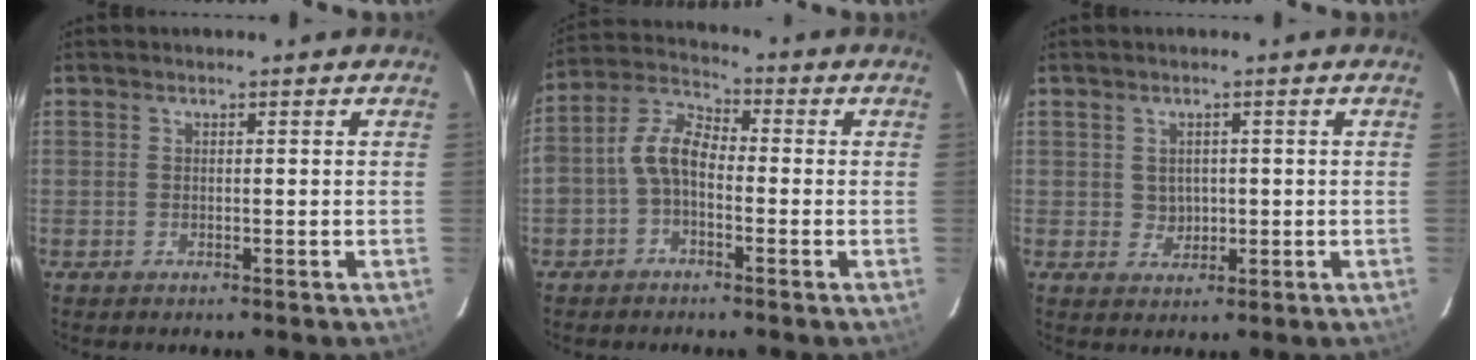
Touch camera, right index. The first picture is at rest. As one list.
[{"total": 6.7, "force": [-1.9, 4.1, 5.0], "torque": [-0.111, 0.023, -0.042]}, {"total": 2.7, "force": [0.3, 2.6, 0.6], "torque": [-0.008, 0.005, 0.011]}]